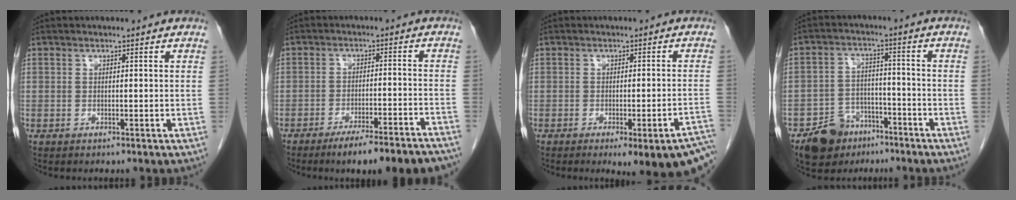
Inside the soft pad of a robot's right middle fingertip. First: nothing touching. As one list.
[{"total": 13.0, "force": [-10.8, 0.8, 7.2], "torque": [-0.073, -0.005, -0.154]}, {"total": 13.6, "force": [-10.2, 1.2, 8.9], "torque": [-0.042, -0.005, -0.116]}, {"total": 7.8, "force": [-5.3, 5.2, 2.1], "torque": [-0.042, 0.007, -0.087]}]